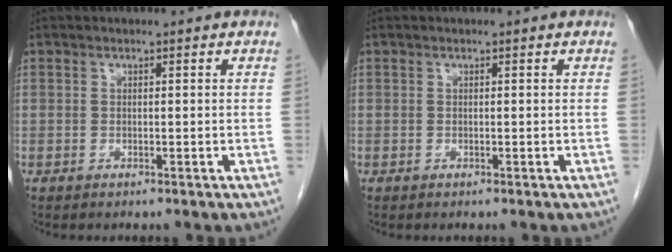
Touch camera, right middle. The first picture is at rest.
{"total": 0.0}